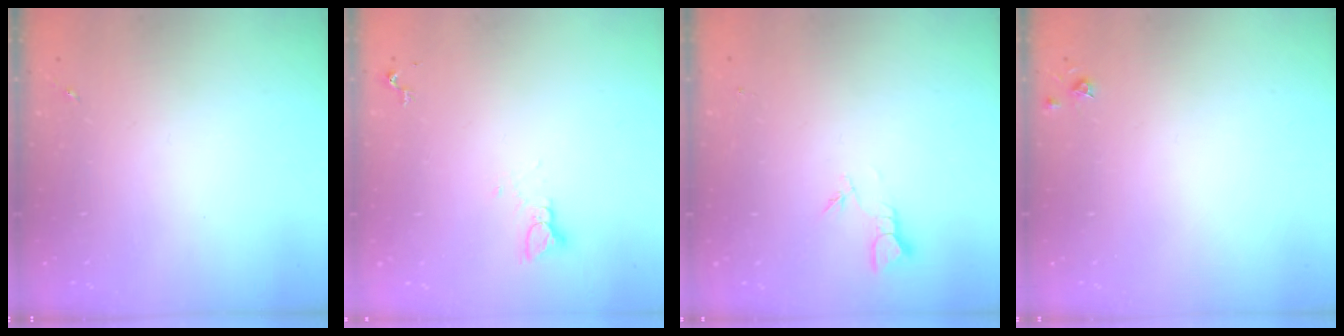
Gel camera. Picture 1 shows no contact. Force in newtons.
{"total": 2.8, "press": 2.8, "slide": 0.1}
{"total": 2.7, "press": 2.7, "slide": 0.3}
{"total": 3.8, "press": 3.8, "slide": 0.5}